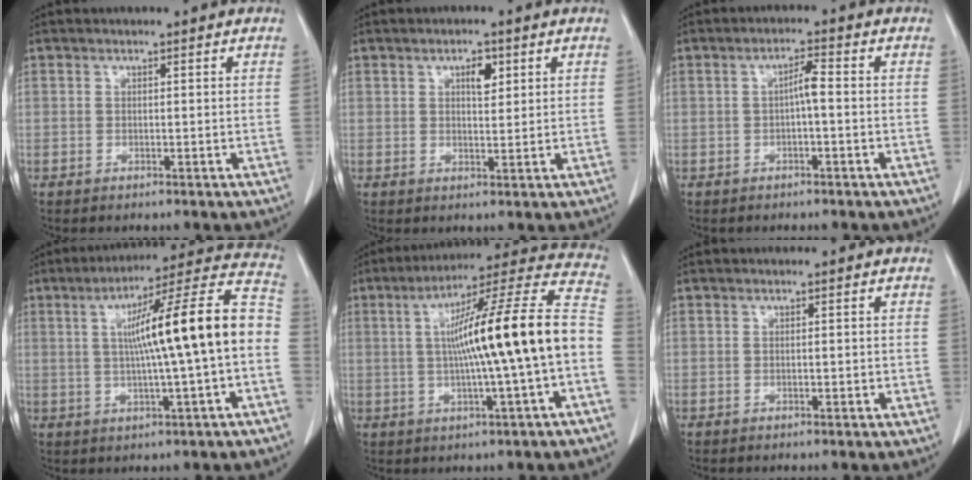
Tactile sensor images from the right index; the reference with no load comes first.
{"total": 3.8, "force": [1.6, 1.7, 2.9], "torque": [-0.051, 0.003, 0.028]}
{"total": 3.2, "force": [-0.1, 0.7, 3.1], "torque": [-0.059, 0.011, 0.001]}
{"total": 17.9, "force": [0.1, 0.8, 17.9], "torque": [-0.267, 0.036, 0.000]}
{"total": 20.4, "force": [-0.9, 0.6, 20.4], "torque": [-0.299, 0.038, -0.016]}
{"total": 0.9, "force": [-0.1, 0.5, 0.7], "torque": [-0.022, 0.003, 0.001]}